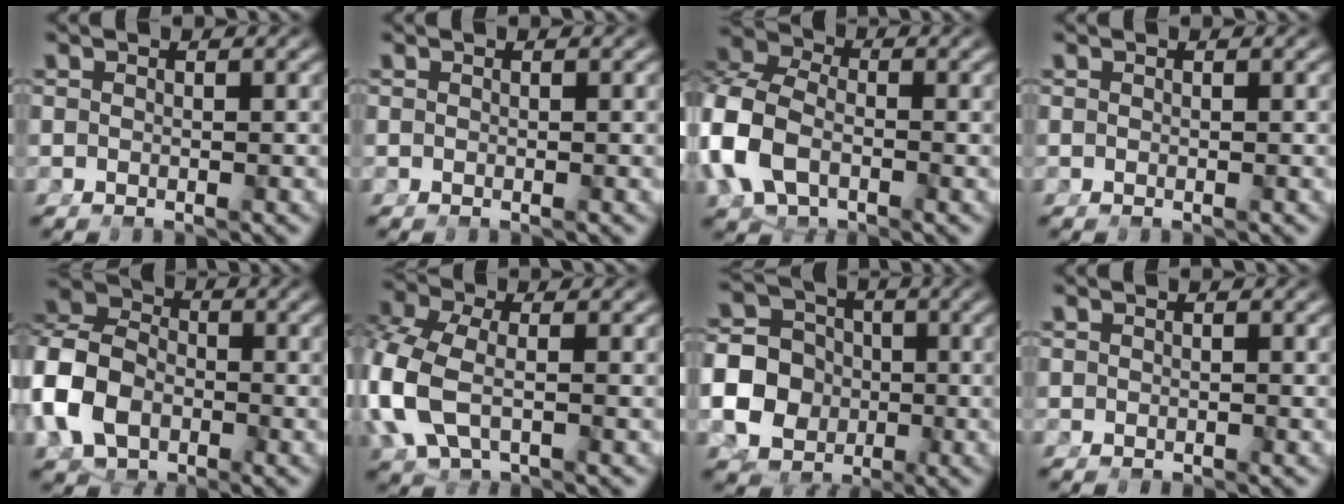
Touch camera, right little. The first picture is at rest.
{"total": 0.0}
{"total": 8.5, "force": [-0.3, 6.8, 5.0], "torque": [-0.122, -0.009, -0.007]}
{"total": 0.0}
{"total": 10.0, "force": [-0.5, 8.3, 5.5], "torque": [-0.130, -0.018, -0.007]}
{"total": 6.9, "force": [-0.8, 5.1, 4.6], "torque": [-0.144, -0.033, 0.001]}
{"total": 14.6, "force": [-2.1, 13.3, 5.6], "torque": [-0.152, -0.069, -0.026]}
{"total": 0.0}